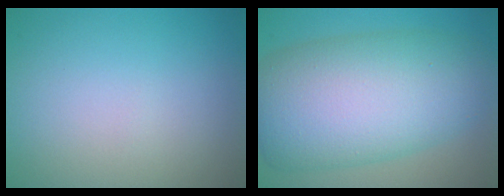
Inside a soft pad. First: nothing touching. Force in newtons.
{"total": 11.4, "press": 11.4, "slide": 0.2}